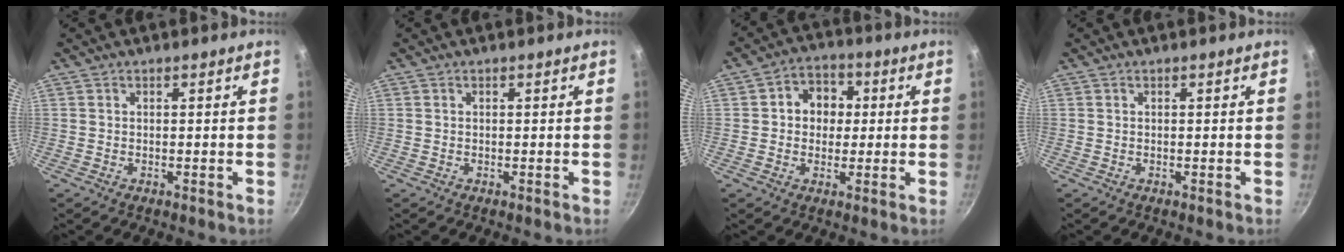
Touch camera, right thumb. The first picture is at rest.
{"total": 0.0}
{"total": 7.7, "force": [0.9, 6.6, 4.0], "torque": [-0.020, 0.011, 0.002]}
{"total": 0.0}